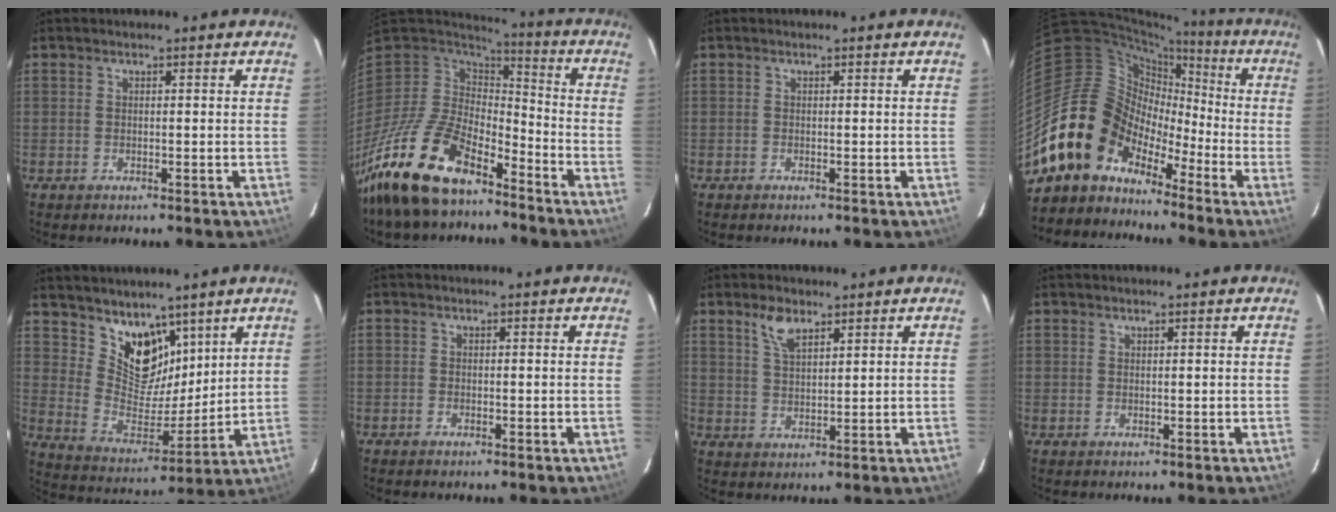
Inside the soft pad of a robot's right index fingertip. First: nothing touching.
{"total": 20.1, "force": [-14.5, 8.0, 11.4], "torque": [-0.250, -0.029, -0.271]}
{"total": 0.0}
{"total": 13.9, "force": [-10.2, 8.9, 3.1], "torque": [-0.066, 0.033, -0.198]}
{"total": 12.0, "force": [8.2, 7.1, 5.0], "torque": [-0.087, -0.007, 0.163]}
{"total": 0.6, "force": [-0.5, 0.3, 0.1], "torque": [-0.003, 0.000, -0.011]}
{"total": 4.9, "force": [3.3, 2.0, 3.0], "torque": [-0.055, 0.004, 0.064]}
{"total": 0.7, "force": [0.4, 0.5, -0.1], "torque": [0.002, 0.002, 0.007]}